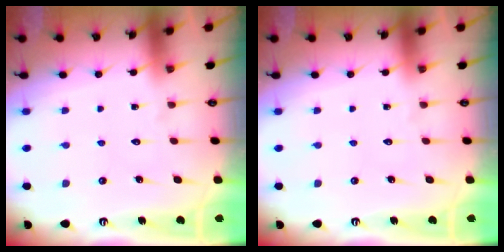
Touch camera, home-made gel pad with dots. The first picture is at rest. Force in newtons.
{"total": 0.0}